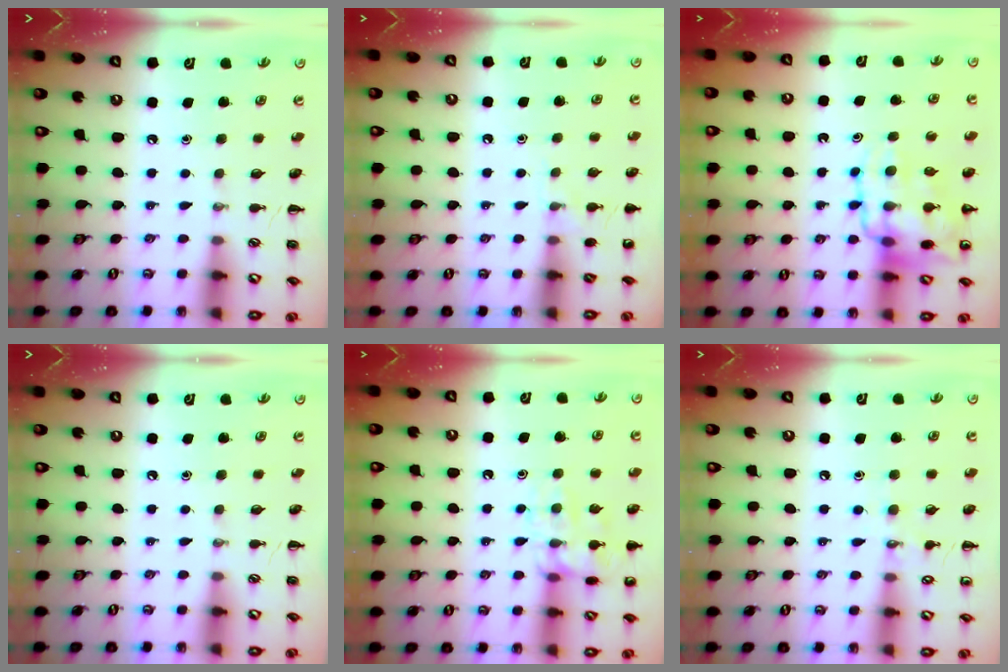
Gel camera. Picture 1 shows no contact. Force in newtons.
{"total": 5.5, "press": 5.2, "slide": 1.7}
{"total": 14.6, "press": 14.3, "slide": 3.0}
{"total": 0.0}
{"total": 13.3, "press": 13.3, "slide": 0.9}
{"total": 7.3, "press": 7.2, "slide": 1.5}